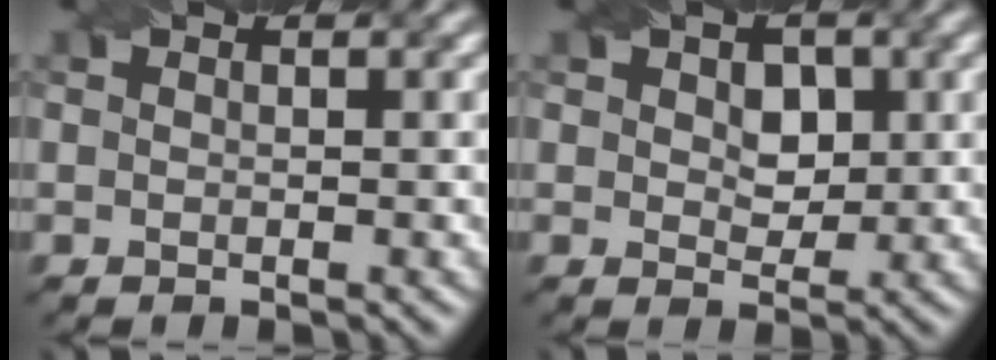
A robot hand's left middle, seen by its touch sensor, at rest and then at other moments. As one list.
[{"total": 3.4, "force": [0.9, 2.4, 2.2], "torque": [-0.036, -0.003, 0.009]}]